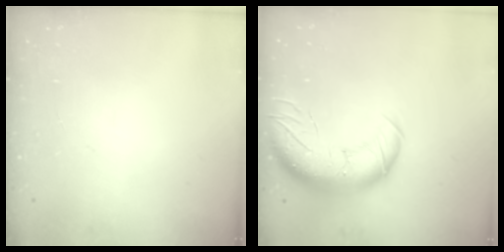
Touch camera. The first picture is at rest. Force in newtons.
{"total": 15.2, "press": 14.7, "slide": 3.6}